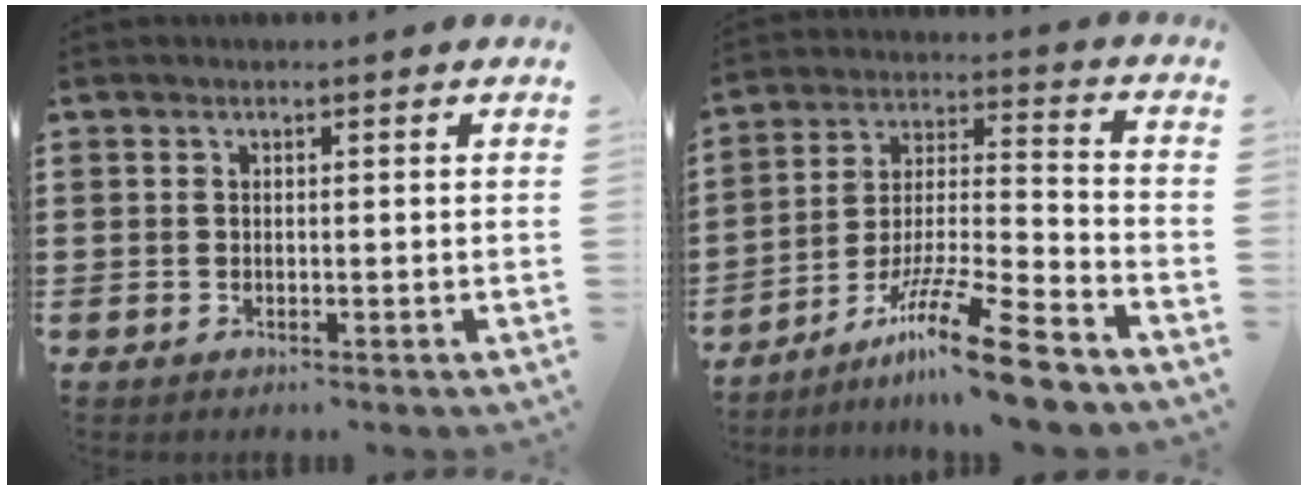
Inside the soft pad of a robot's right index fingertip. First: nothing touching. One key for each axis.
{"total": 14.1, "fx": -10.7, "fy": 0.8, "fz": 9.2, "tx": -0.155, "ty": 0.028, "tz": -0.200}